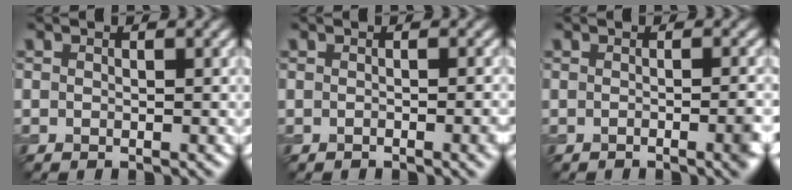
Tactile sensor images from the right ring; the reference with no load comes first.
{"total": 2.3, "force": [-0.9, 0.7, 2.0], "torque": [-0.024, -0.001, -0.014]}
{"total": 2.5, "force": [-0.9, 0.7, 2.2], "torque": [-0.023, 0.000, -0.017]}